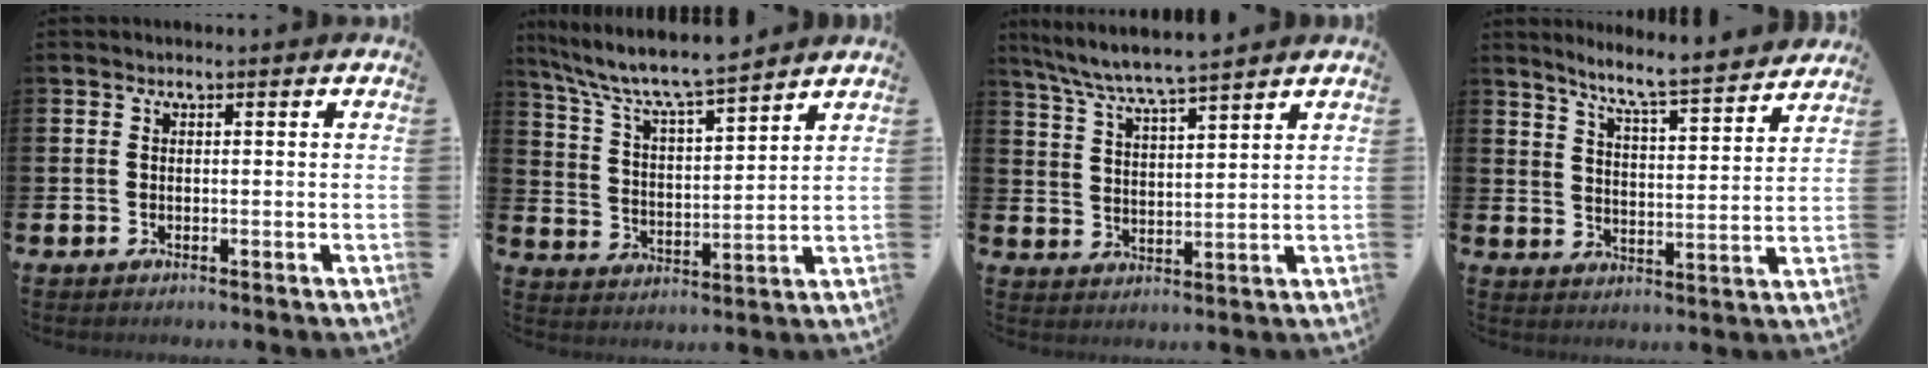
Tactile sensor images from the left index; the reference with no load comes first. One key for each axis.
{"total": 8.0, "fx": 7.6, "fy": 0.7, "fz": 2.6, "tx": -0.088, "ty": -0.050, "tz": 0.131}
{"total": 6.4, "fx": 6.2, "fy": -0.2, "fz": 1.7, "tx": -0.060, "ty": -0.033, "tz": 0.110}
{"total": 7.2, "fx": 6.8, "fy": -0.2, "fz": 2.4, "tx": -0.065, "ty": -0.055, "tz": 0.112}